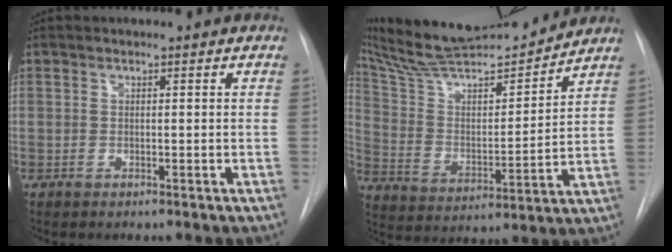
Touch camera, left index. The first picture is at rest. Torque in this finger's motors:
{"motor_torque": [0.40, -0.82, 0.10, 0.04]}